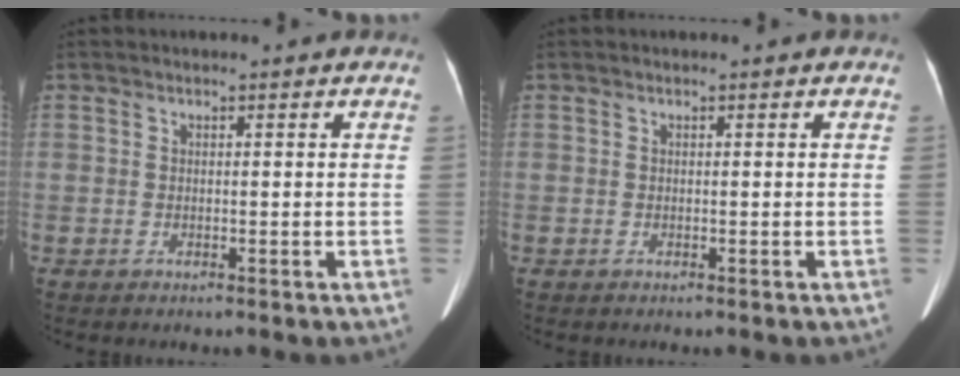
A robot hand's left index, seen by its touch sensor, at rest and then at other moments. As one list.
[{"total": 0.0}]